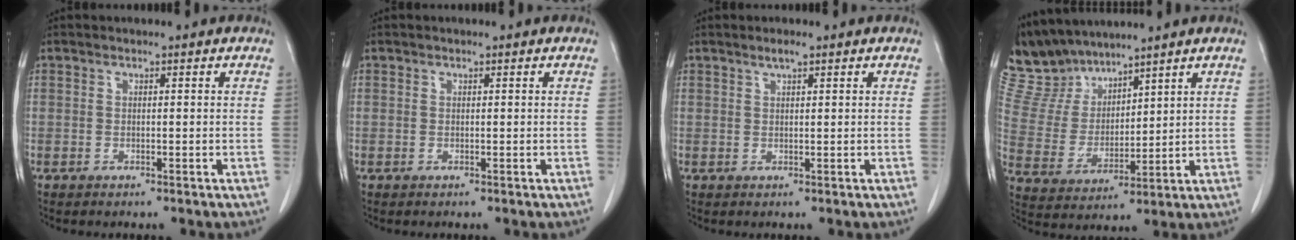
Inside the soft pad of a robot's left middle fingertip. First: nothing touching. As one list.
[{"total": 0.0}, {"total": 1.3, "force": [1.0, 0.1, 0.9], "torque": [-0.017, 0.001, 0.020]}, {"total": 9.6, "force": [9.1, 3.0, 1.4], "torque": [-0.049, 0.015, 0.197]}]